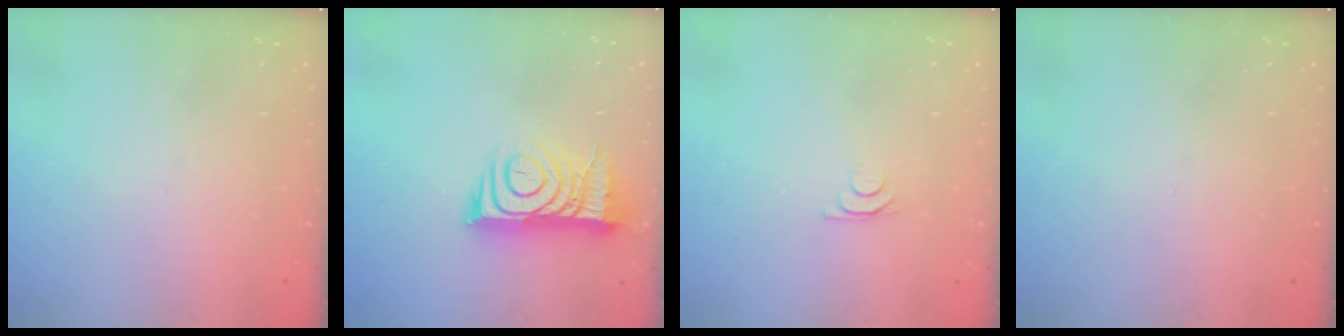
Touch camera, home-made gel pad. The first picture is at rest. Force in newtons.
{"total": 11.3, "press": 11.2, "slide": 1.0}
{"total": 4.2, "press": 4.1, "slide": 0.5}
{"total": 0.0}